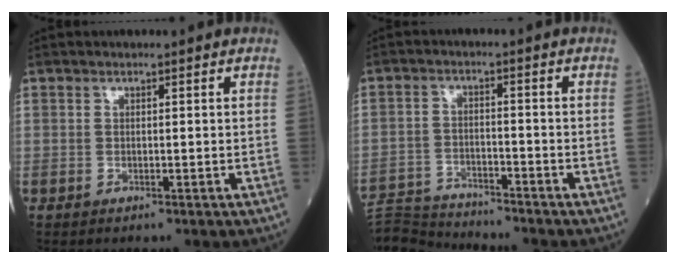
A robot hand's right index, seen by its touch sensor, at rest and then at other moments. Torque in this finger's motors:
{"motor_torque": [-0.45, -0.84, 0.37, 0.11]}